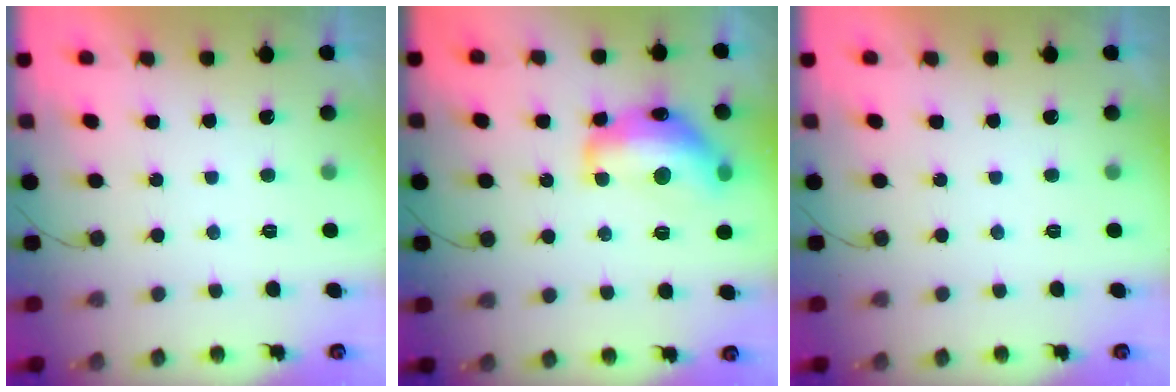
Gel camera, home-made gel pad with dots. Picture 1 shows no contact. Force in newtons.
{"total": 16.3, "press": 16.2, "slide": 1.1}
{"total": 0.0}